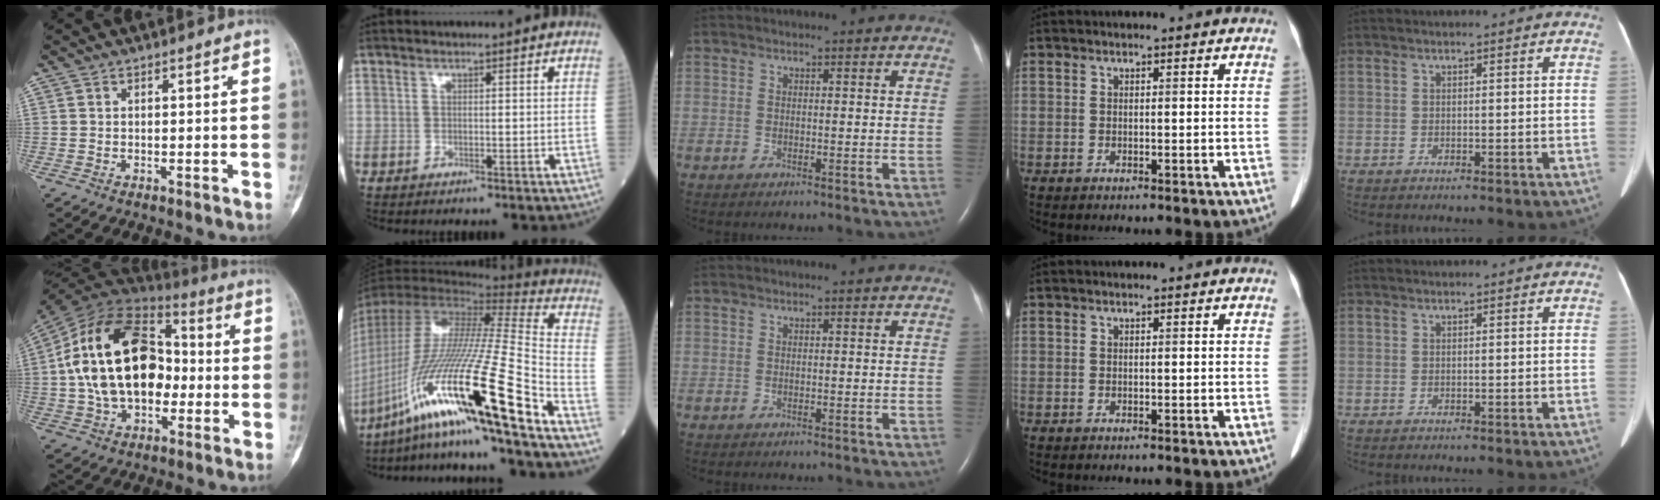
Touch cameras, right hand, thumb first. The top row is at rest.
{"thumb": {"total": 24.1, "force": [0.2, 15.7, 18.3], "torque": [-0.321, 0.032, 0.004]}, "index": {"total": 28.1, "force": [-15.6, 0.2, 23.4], "torque": [-0.444, -0.047, -0.283]}}